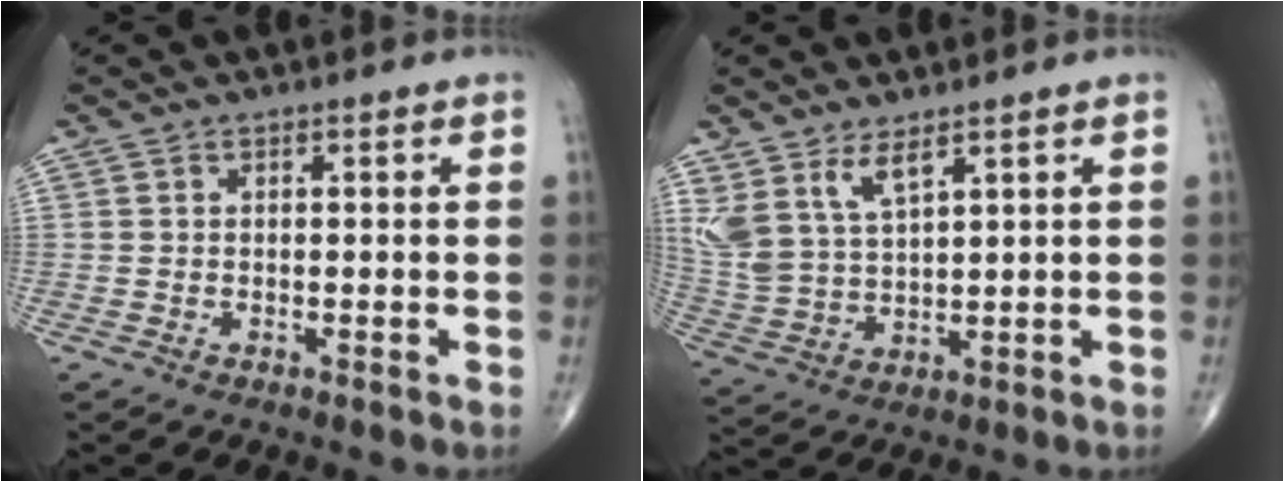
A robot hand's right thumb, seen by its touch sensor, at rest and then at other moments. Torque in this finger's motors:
{"motor_torque": [-0.12, 0.37, 0.71, 0.78, 0.10]}